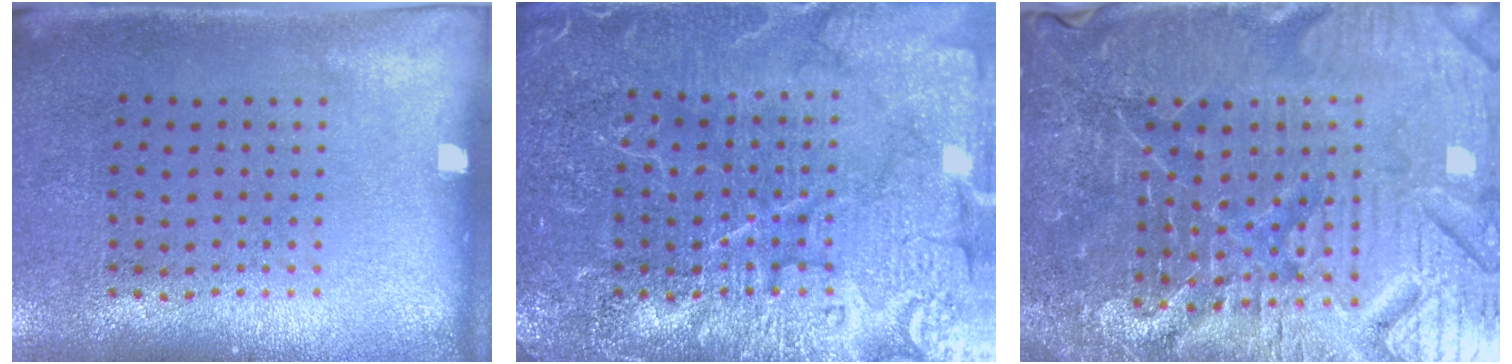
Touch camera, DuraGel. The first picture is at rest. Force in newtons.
{"total": 6.9, "press": 6.9, "slide": 1.0}
{"total": 6.8, "press": 6.1, "slide": 3.0}